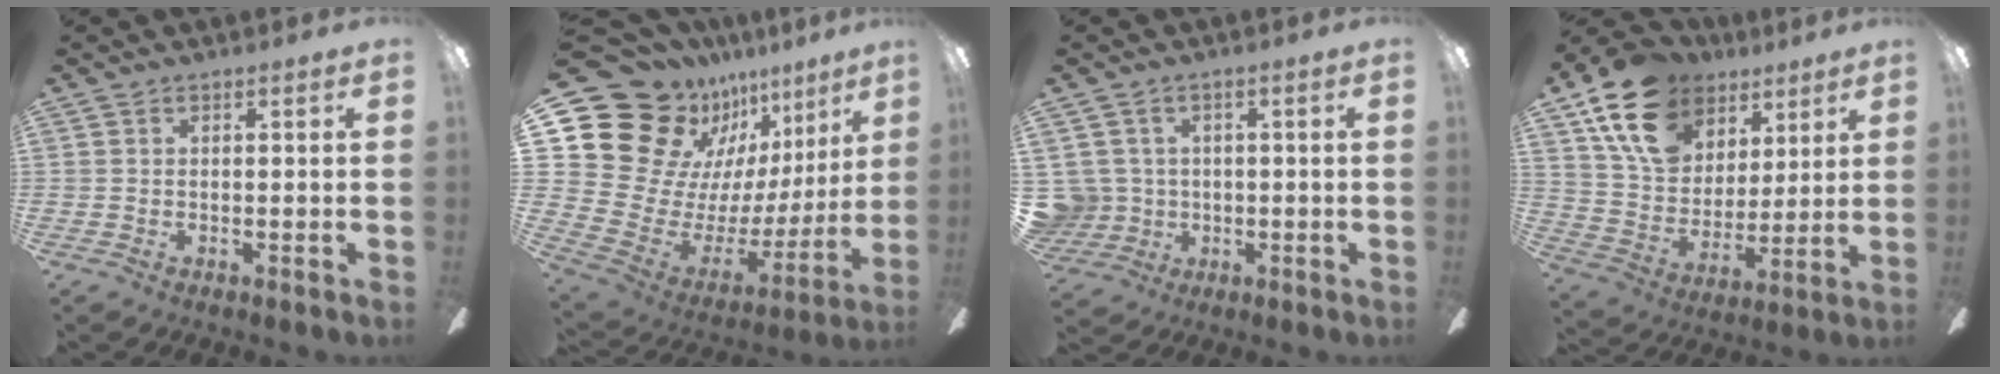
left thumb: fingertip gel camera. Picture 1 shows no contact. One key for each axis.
{"total": 20.8, "fx": 13.9, "fy": 12.7, "fz": 8.8, "tx": -0.182, "ty": -0.112, "tz": 0.276}
{"total": 6.0, "fx": 0.9, "fy": 5.9, "fz": 0.5, "tx": -0.038, "ty": 0.001, "tz": 0.022}
{"total": 18.7, "fx": 10.6, "fy": 13.0, "fz": 8.3, "tx": -0.147, "ty": -0.039, "tz": 0.200}